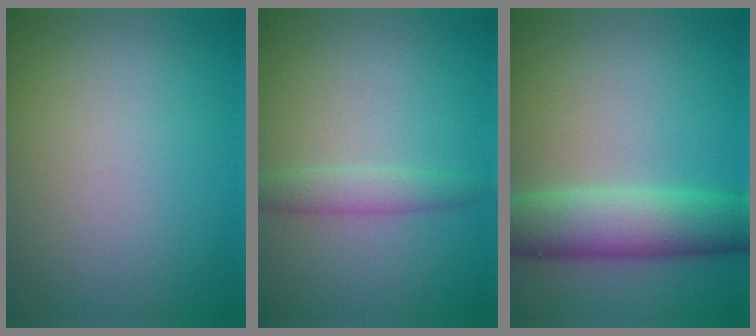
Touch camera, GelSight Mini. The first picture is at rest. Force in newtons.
{"total": 1.9, "press": 1.9, "slide": 0.1}
{"total": 6.8, "press": 6.8, "slide": 0.3}